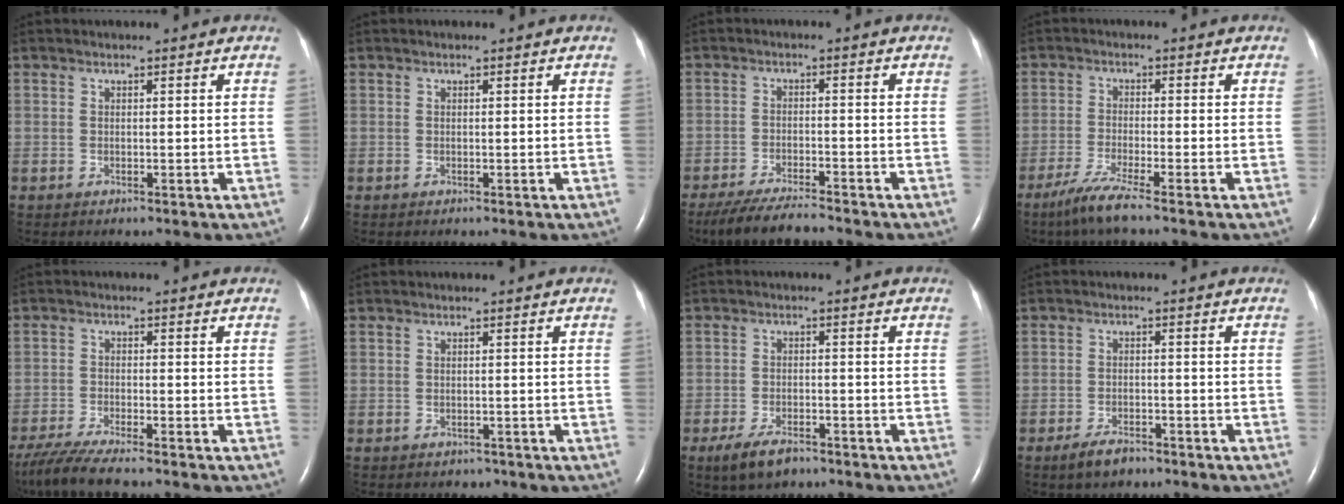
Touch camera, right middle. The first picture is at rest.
{"total": 0.0}
{"total": 7.3, "force": [-6.6, 0.4, 3.1], "torque": [-0.053, -0.021, -0.115]}
{"total": 4.8, "force": [-3.5, -0.6, 3.2], "torque": [-0.076, -0.018, -0.075]}
{"total": 6.9, "force": [-5.8, -0.1, 3.7], "torque": [-0.069, -0.025, -0.104]}
{"total": 1.3, "force": [-1.1, 0.7, 0.0], "torque": [-0.006, 0.000, -0.014]}
{"total": 5.3, "force": [-3.7, 2.0, 3.1], "torque": [-0.071, -0.007, -0.061]}
{"total": 3.6, "force": [-2.8, 1.3, 1.9], "torque": [-0.047, -0.005, -0.045]}